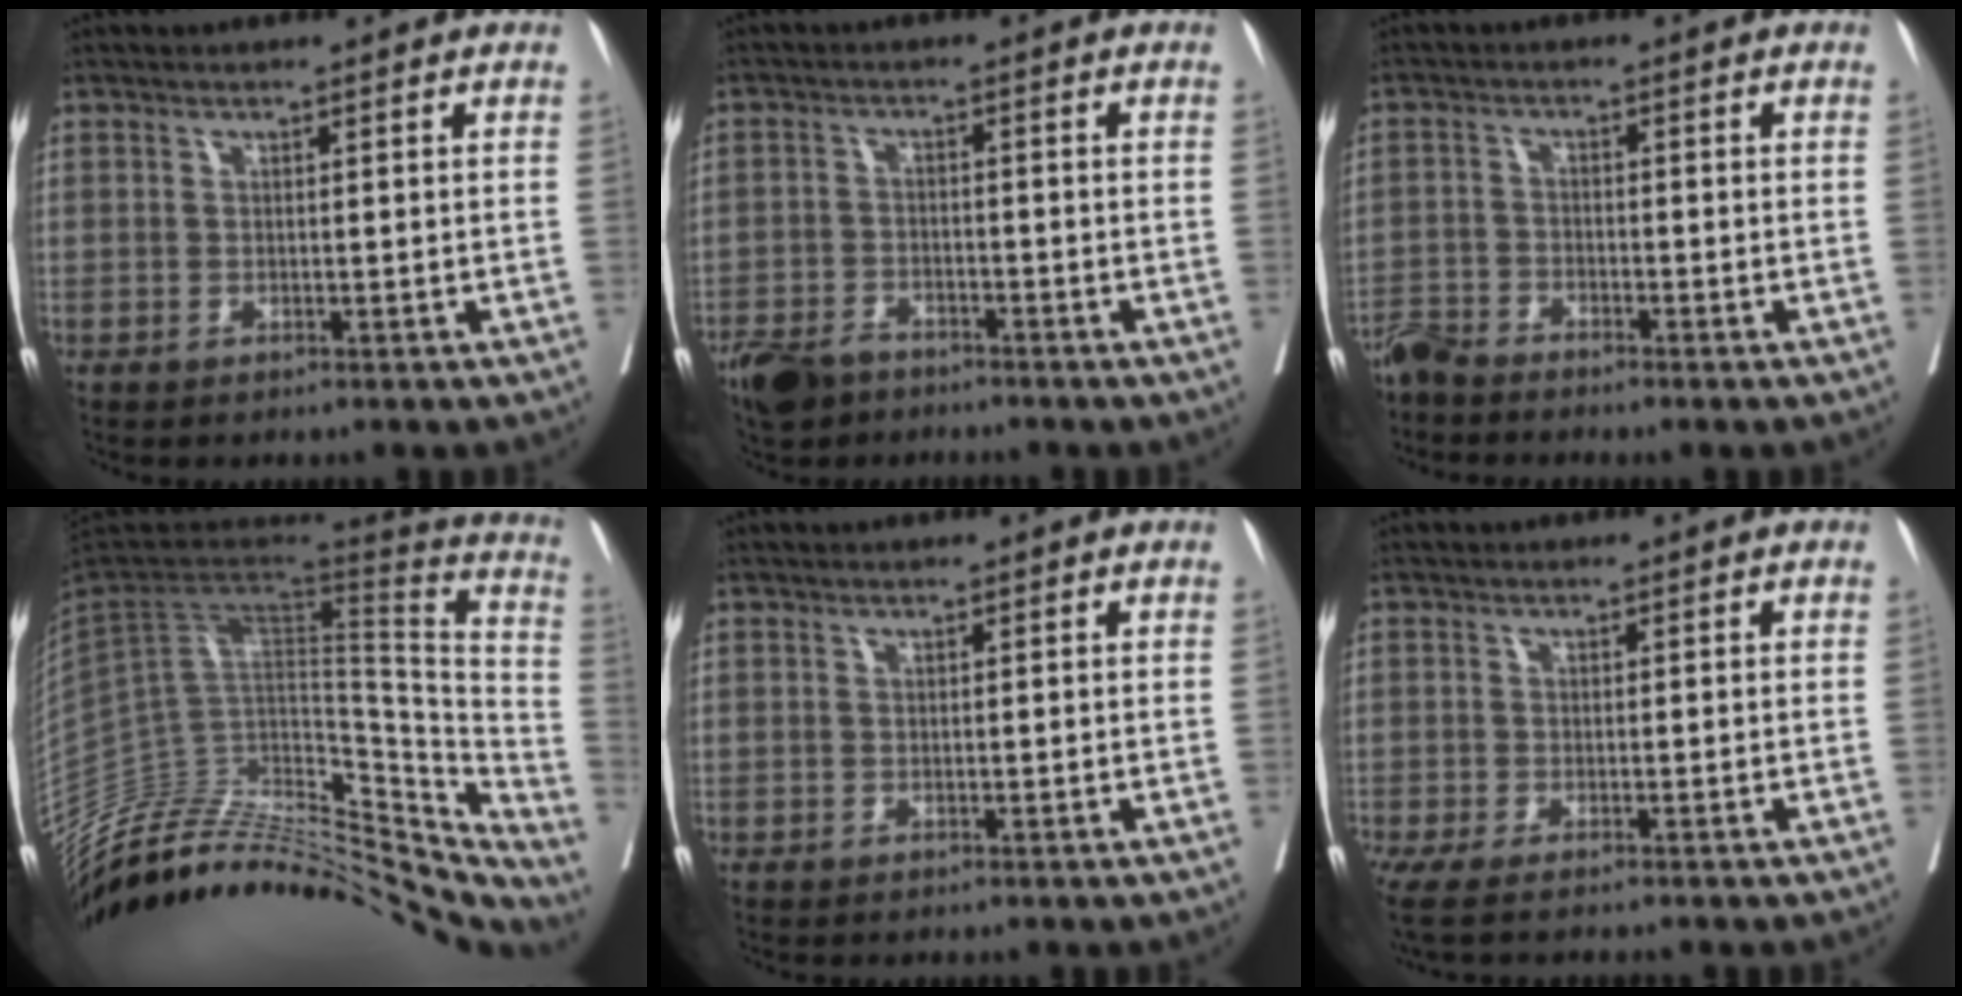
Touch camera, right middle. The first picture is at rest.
{"total": 6.2, "force": [-4.9, 2.9, 2.5], "torque": [-0.047, -0.007, -0.088]}
{"total": 3.3, "force": [-3.2, 0.0, 0.6], "torque": [-0.007, -0.012, -0.066]}
{"total": 42.2, "force": [-36.5, 13.0, 16.6], "torque": [-0.234, -0.035, -0.502]}
{"total": 0.0}
{"total": 6.9, "force": [-5.7, -0.1, 3.9], "torque": [-0.052, -0.009, -0.091]}